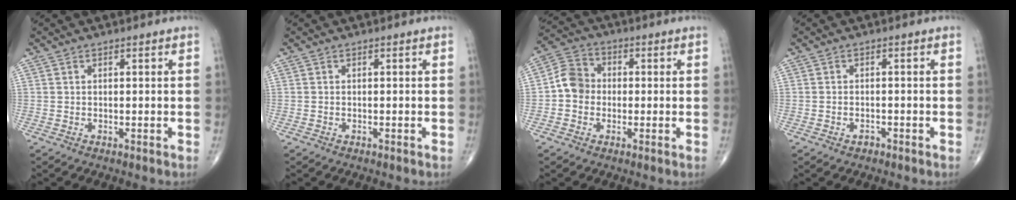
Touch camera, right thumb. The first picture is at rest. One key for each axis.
{"total": 0.0}
{"total": 6.6, "fx": -0.8, "fy": 5.9, "fz": 3.0, "tx": -0.037, "ty": 0.022, "tz": -0.029}
{"total": 1.2, "fx": -0.8, "fy": 0.7, "fz": 0.5, "tx": -0.010, "ty": 0.004, "tz": -0.012}